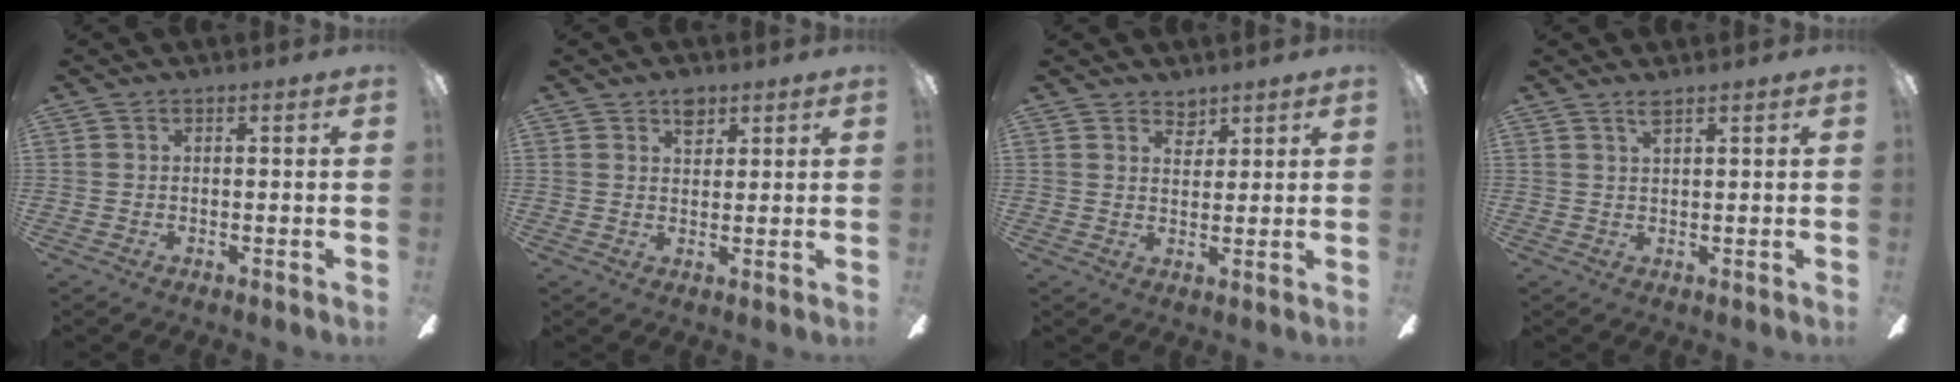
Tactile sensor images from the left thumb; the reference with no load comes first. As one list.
[{"total": 4.3, "force": [2.8, 2.5, 2.1], "torque": [-0.023, -0.005, 0.046]}, {"total": 3.6, "force": [2.9, 1.8, 0.9], "torque": [-0.009, -0.011, 0.051]}, {"total": 2.5, "force": [1.9, 0.3, 1.6], "torque": [-0.038, 0.001, 0.034]}]